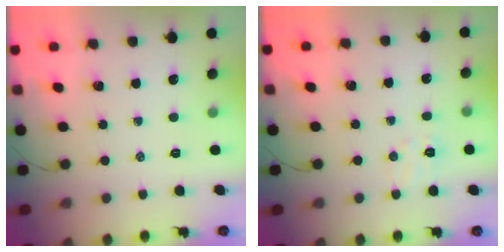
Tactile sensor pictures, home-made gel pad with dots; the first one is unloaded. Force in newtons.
{"total": 4.9, "press": 4.7, "slide": 1.3}